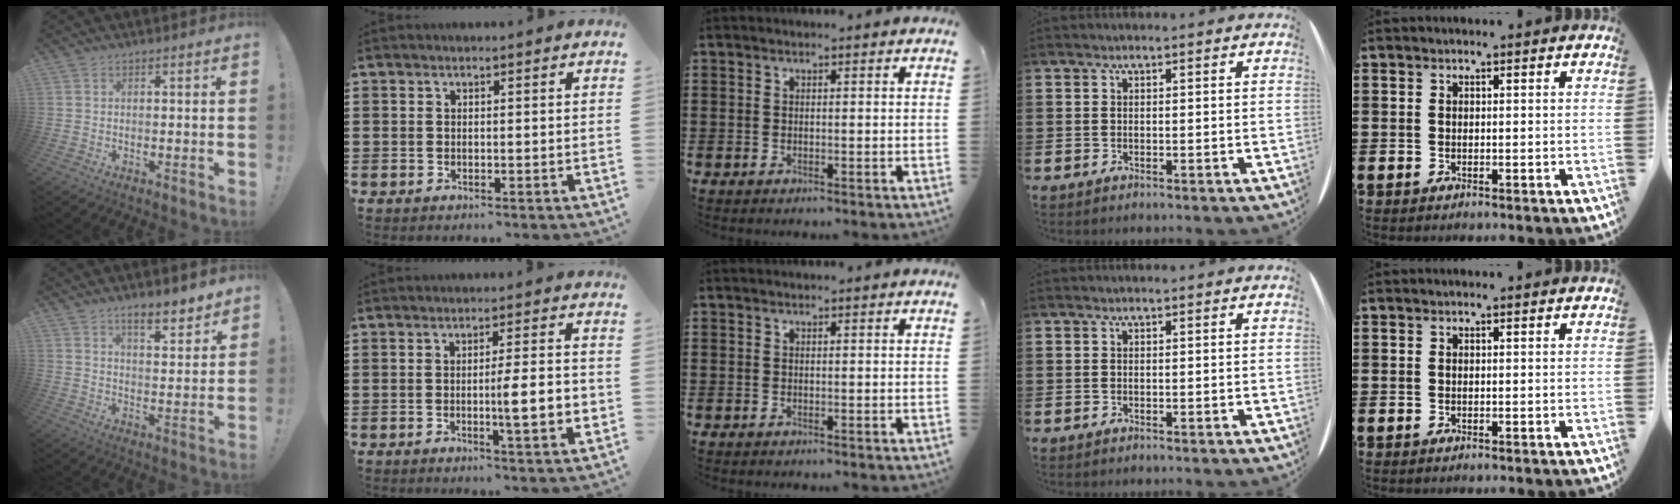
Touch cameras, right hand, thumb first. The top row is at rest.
{"thumb": {"total": 7.3, "force": [5.8, 1.7, 4.0], "torque": [-0.050, -0.037, 0.100]}, "index": {"total": 7.2, "force": [-1.1, 0.9, 7.0], "torque": [-0.099, -0.011, -0.023]}}